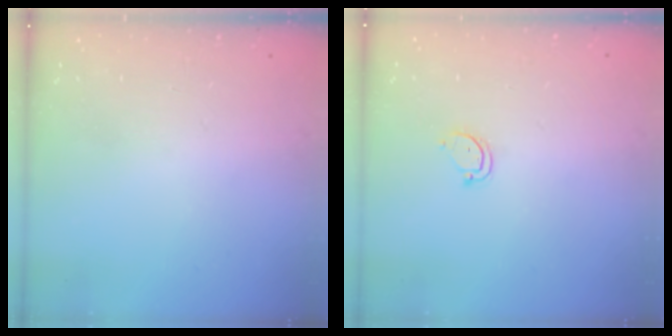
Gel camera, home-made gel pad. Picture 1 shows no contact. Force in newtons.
{"total": 3.4, "press": 3.4, "slide": 0.2}